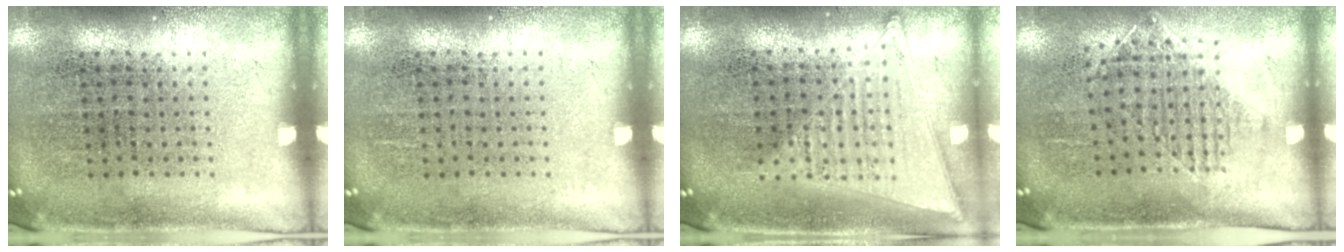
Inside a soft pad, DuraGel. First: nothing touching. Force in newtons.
{"total": 0.0}
{"total": 1.2, "press": 1.2, "slide": 0.2}
{"total": 1.2, "press": 1.1, "slide": 0.6}